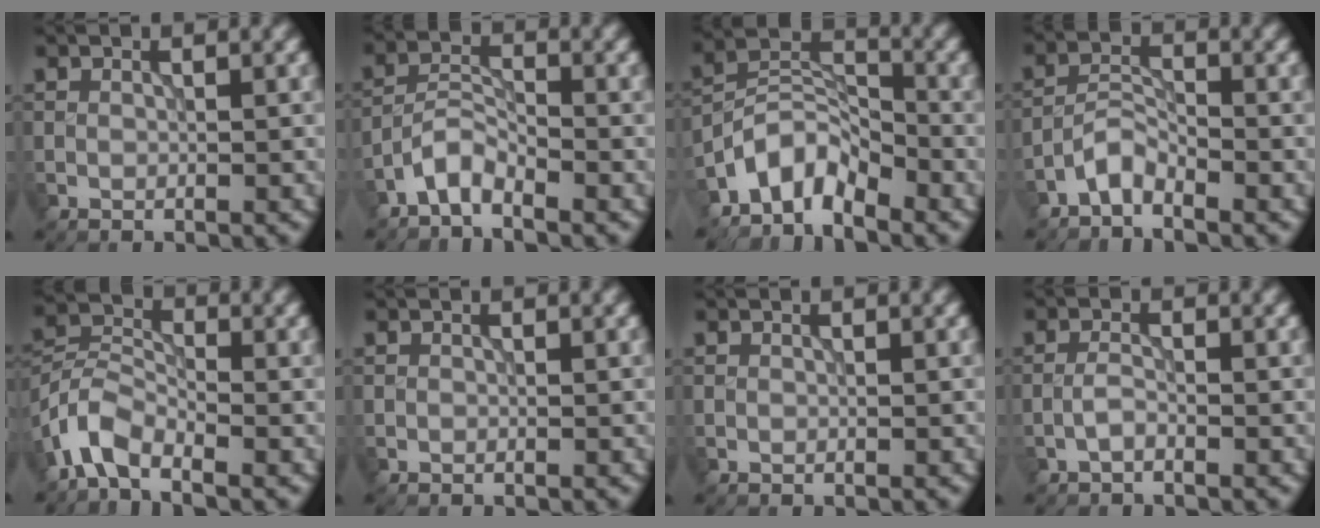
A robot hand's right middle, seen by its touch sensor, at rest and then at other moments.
{"total": 2.5, "force": [-2.2, 0.6, 1.1], "torque": [-0.022, 0.010, -0.051]}
{"total": 4.6, "force": [-3.8, 2.0, 1.8], "torque": [-0.022, 0.008, -0.086]}
{"total": 2.2, "force": [-1.9, 0.5, 0.9], "torque": [-0.017, 0.011, -0.044]}
{"total": 4.3, "force": [-3.2, 1.8, 2.2], "torque": [-0.048, 0.003, -0.078]}
{"total": 0.0}
{"total": 0.0}
{"total": 1.0, "force": [-0.7, 0.2, 0.7], "torque": [-0.016, 0.004, -0.017]}